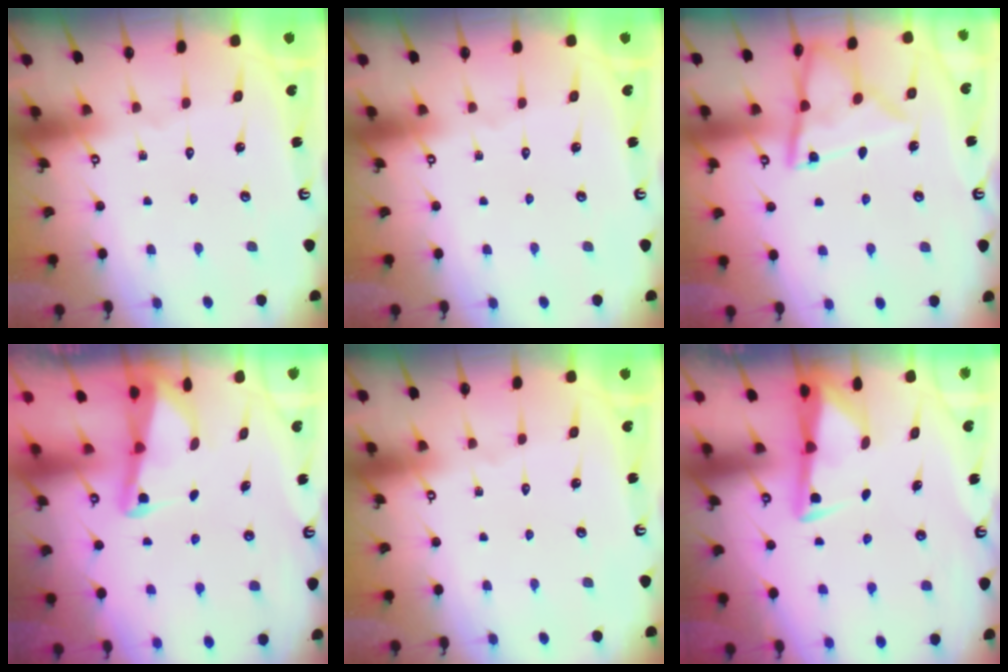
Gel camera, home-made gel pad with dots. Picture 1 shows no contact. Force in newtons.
{"total": 0.0}
{"total": 11.5, "press": 11.4, "slide": 0.9}
{"total": 2.2, "press": 2.2, "slide": 0.3}
{"total": 0.0}
{"total": 3.1, "press": 3.1, "slide": 0.4}